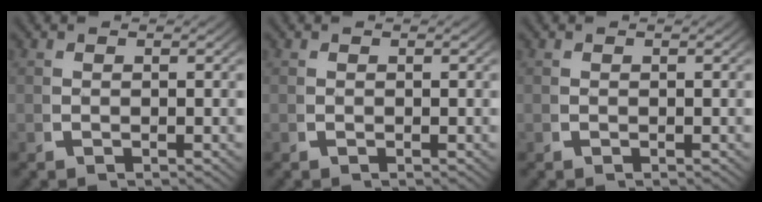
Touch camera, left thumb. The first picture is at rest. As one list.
[{"total": 0.0}, {"total": 0.0}]